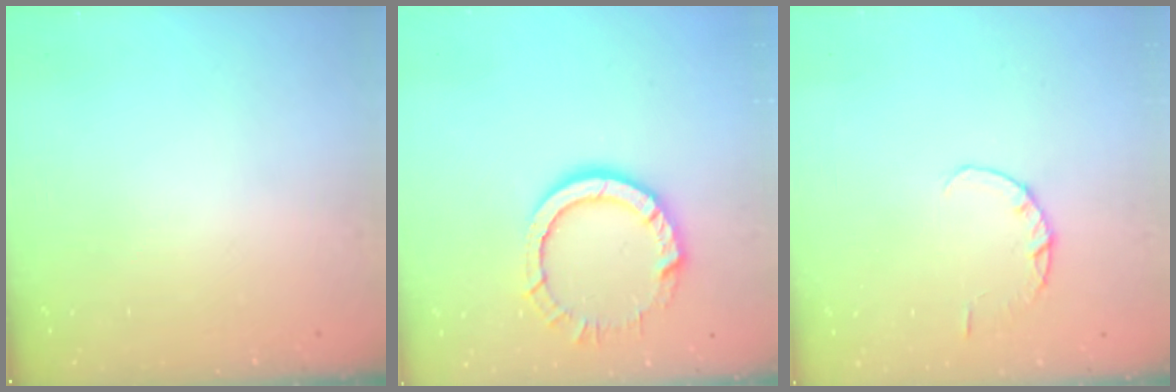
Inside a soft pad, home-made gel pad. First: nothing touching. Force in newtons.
{"total": 9.8, "press": 9.8, "slide": 0.4}
{"total": 1.8, "press": 1.8, "slide": 0.3}